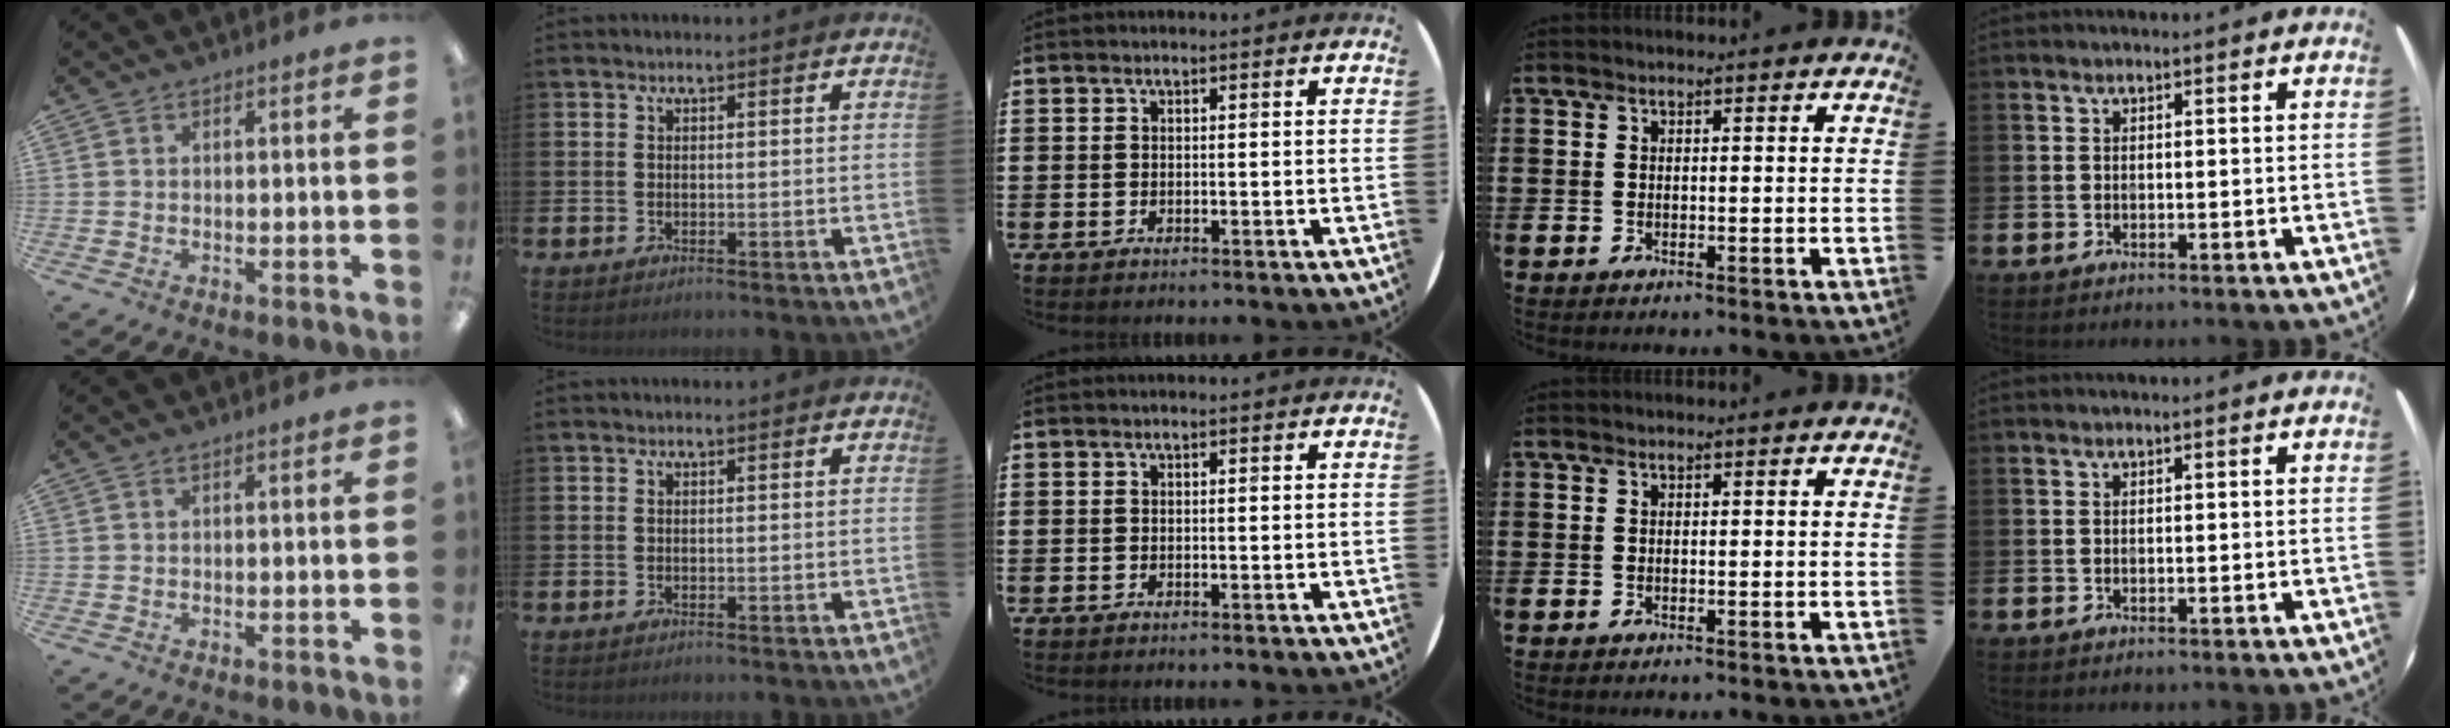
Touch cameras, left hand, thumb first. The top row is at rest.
{}